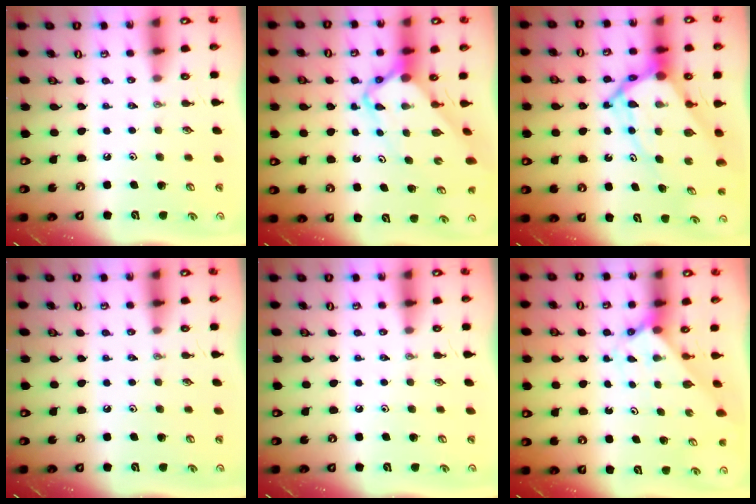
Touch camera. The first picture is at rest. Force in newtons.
{"total": 7.2, "press": 7.1, "slide": 0.6}
{"total": 13.1, "press": 13.1, "slide": 1.4}
{"total": 0.0}
{"total": 0.0}
{"total": 2.1, "press": 2.1, "slide": 0.2}